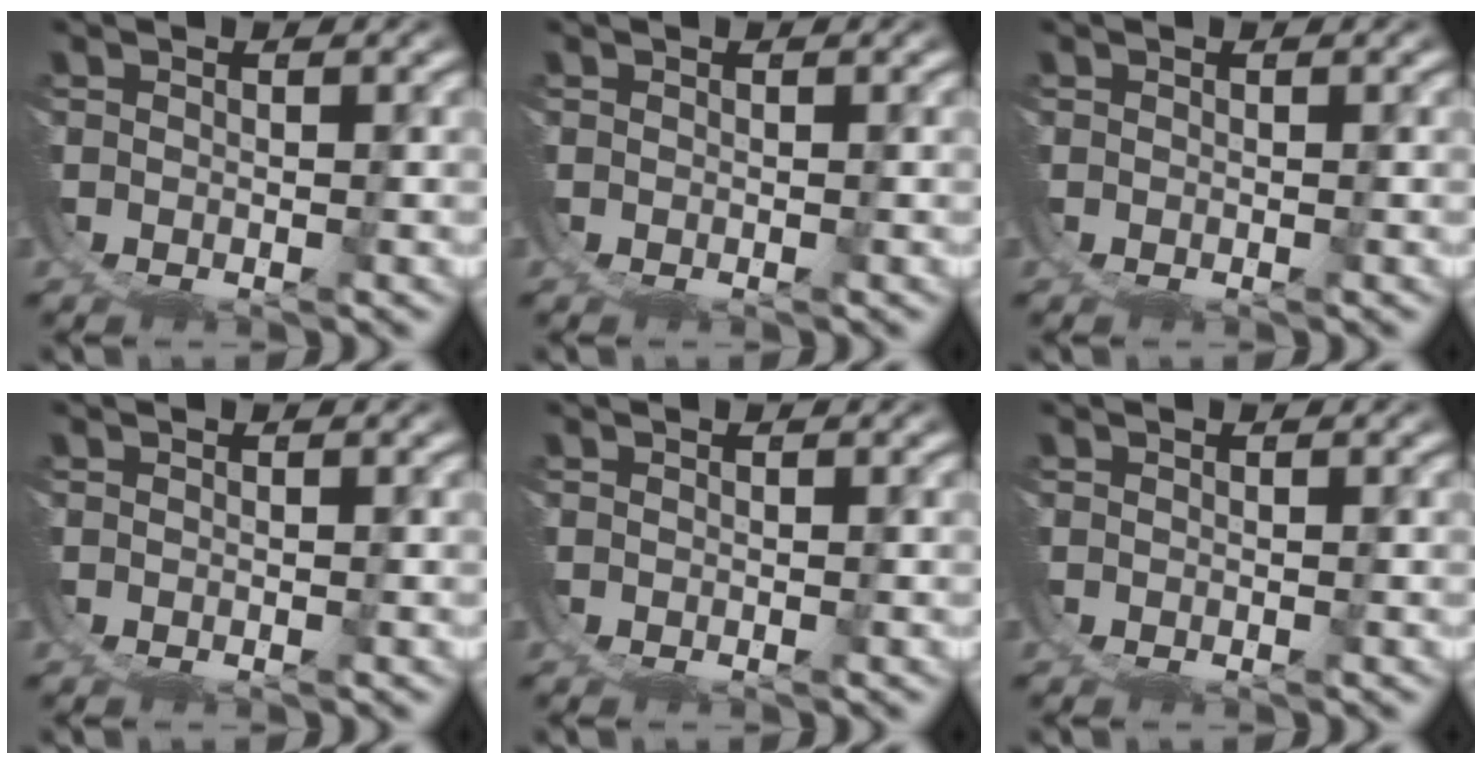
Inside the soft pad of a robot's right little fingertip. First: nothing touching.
{"total": 0.0}
{"total": 0.0}
{"total": 0.0}
{"total": 0.0}
{"total": 0.0}